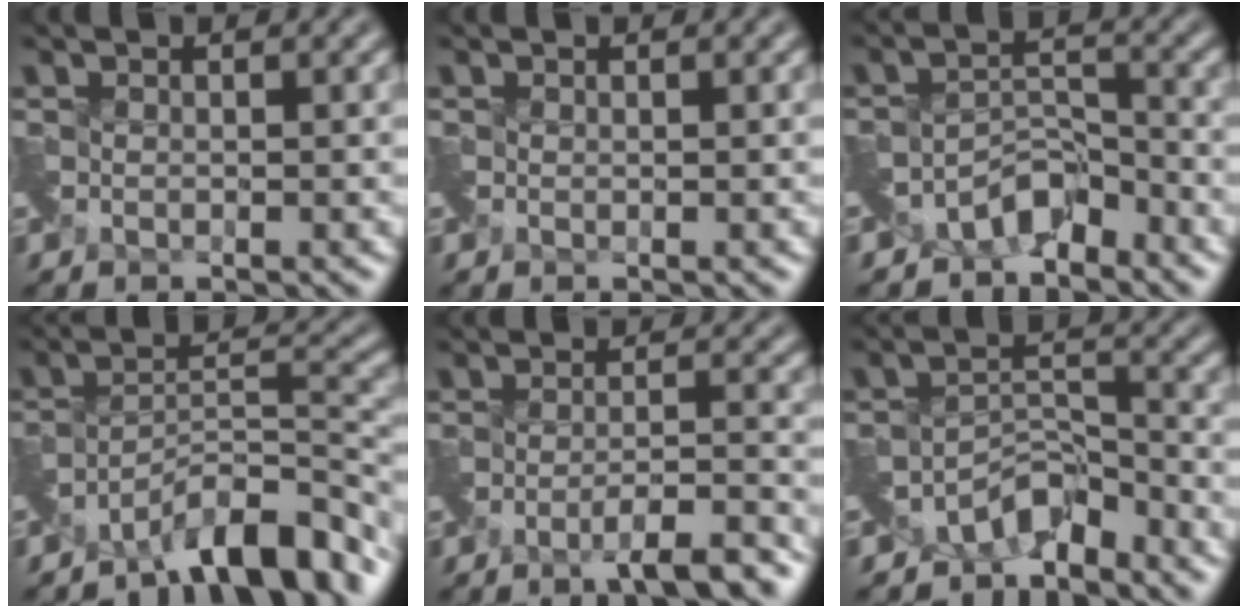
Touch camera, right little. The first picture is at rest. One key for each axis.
{"total": 0.0}
{"total": 3.3, "fx": -3.0, "fy": 1.0, "fz": 0.8, "tx": -0.004, "ty": -0.001, "tz": -0.057}
{"total": 7.9, "fx": -6.0, "fy": 1.9, "fz": 4.7, "tx": -0.059, "ty": 0.002, "tz": -0.109}
{"total": 4.5, "fx": -3.5, "fy": 0.5, "fz": 2.8, "tx": -0.047, "ty": -0.003, "tz": -0.058}
{"total": 3.6, "fx": -3.3, "fy": 1.0, "fz": 1.0, "tx": -0.004, "ty": 0.000, "tz": -0.064}